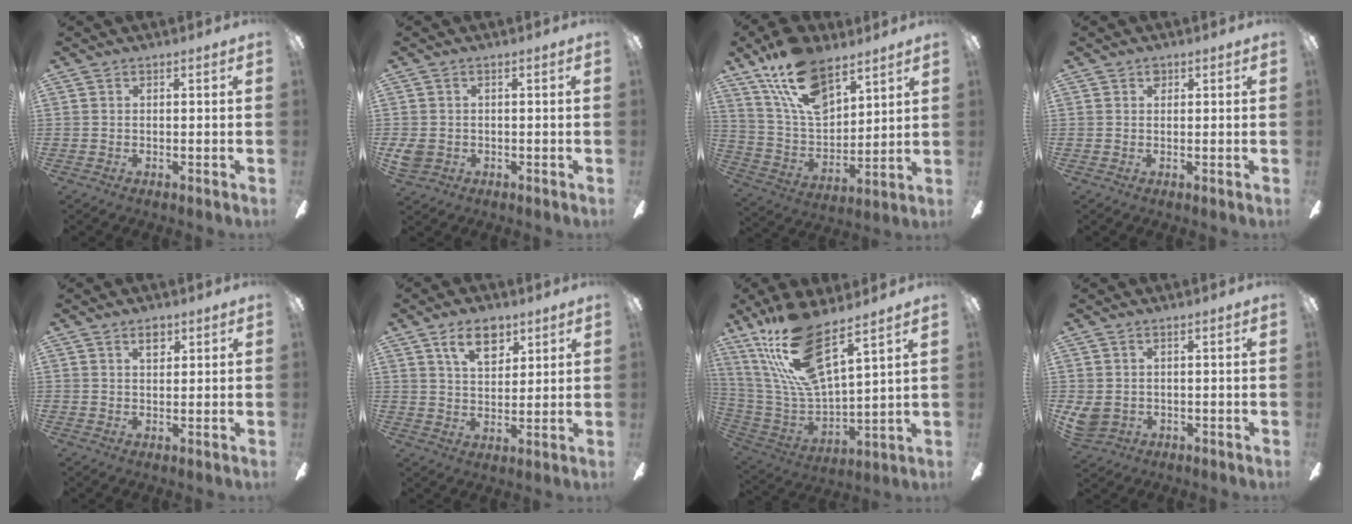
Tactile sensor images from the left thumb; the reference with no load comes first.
{"total": 3.2, "force": [-0.6, 2.7, 1.6], "torque": [-0.040, 0.001, -0.012]}
{"total": 18.4, "force": [11.9, 9.5, 10.3], "torque": [-0.202, -0.052, 0.219]}
{"total": 1.2, "force": [0.7, 0.9, 0.5], "torque": [-0.003, -0.001, 0.011]}
{"total": 3.1, "force": [2.0, 1.5, 1.8], "torque": [-0.024, -0.003, 0.032]}
{"total": 9.3, "force": [5.6, 5.1, 5.4], "torque": [-0.090, -0.009, 0.099]}
{"total": 20.4, "force": [13.0, 6.8, 14.2], "torque": [-0.317, -0.068, 0.226]}
{"total": 3.8, "force": [0.5, 3.2, 2.1], "torque": [-0.060, -0.005, 0.008]}